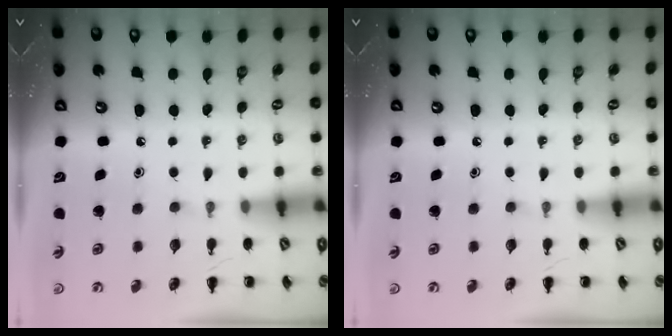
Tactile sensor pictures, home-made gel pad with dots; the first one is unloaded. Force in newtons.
{"total": 0.0}